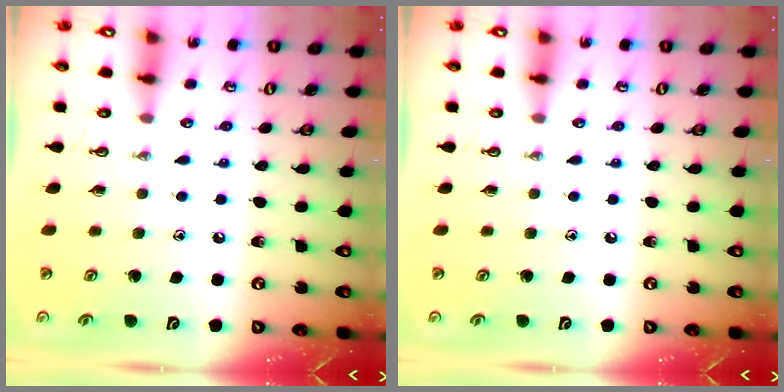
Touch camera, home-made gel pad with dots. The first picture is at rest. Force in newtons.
{"total": 0.0}